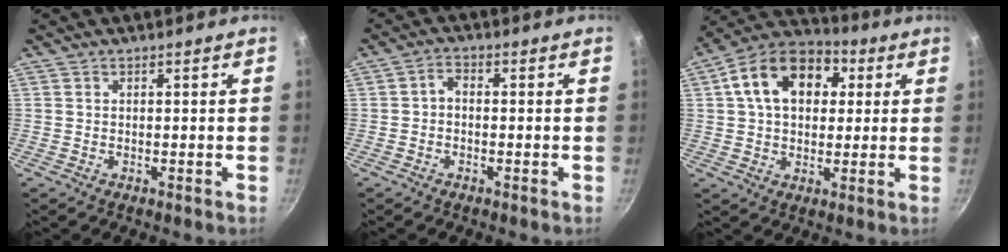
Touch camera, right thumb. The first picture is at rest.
{"total": 2.4, "force": [-0.7, 1.6, 1.6], "torque": [-0.030, 0.016, -0.017]}
{"total": 16.3, "force": [4.2, 11.4, 10.9], "torque": [-0.157, 0.023, 0.050]}